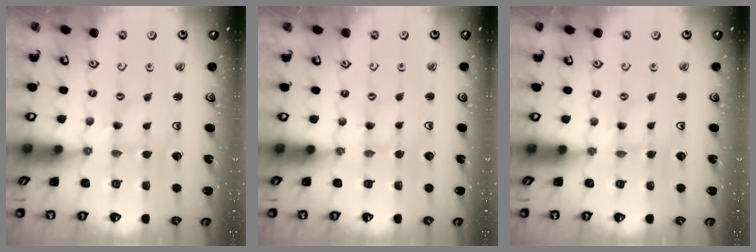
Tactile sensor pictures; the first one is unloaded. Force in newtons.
{"total": 0.5, "press": 0.5, "slide": 0.1}
{"total": 0.0}